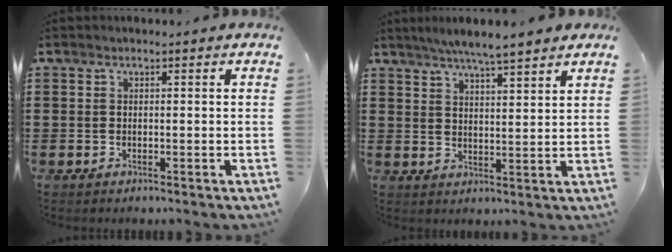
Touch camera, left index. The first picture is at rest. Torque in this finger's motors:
{"motor_torque": [0.81, -0.94, 0.64, 0.17]}